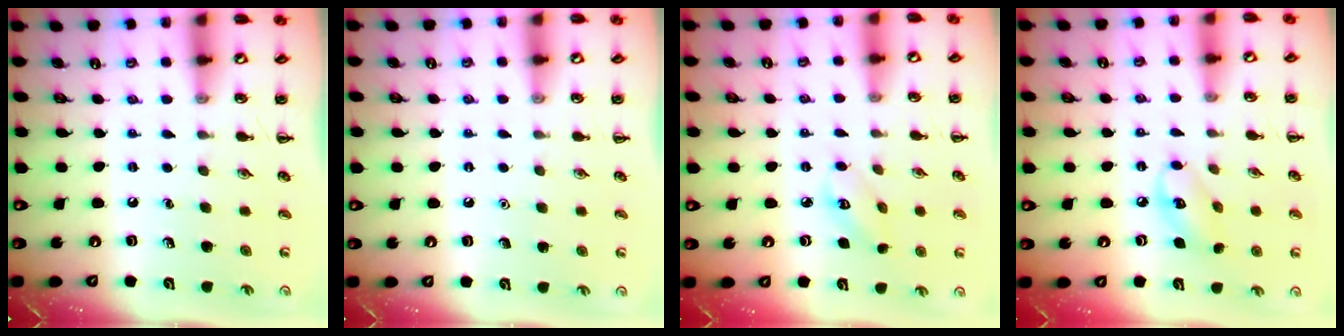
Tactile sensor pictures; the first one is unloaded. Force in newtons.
{"total": 1.6, "press": 1.6, "slide": 0.1}
{"total": 3.7, "press": 3.6, "slide": 0.6}
{"total": 7.4, "press": 7.3, "slide": 1.0}